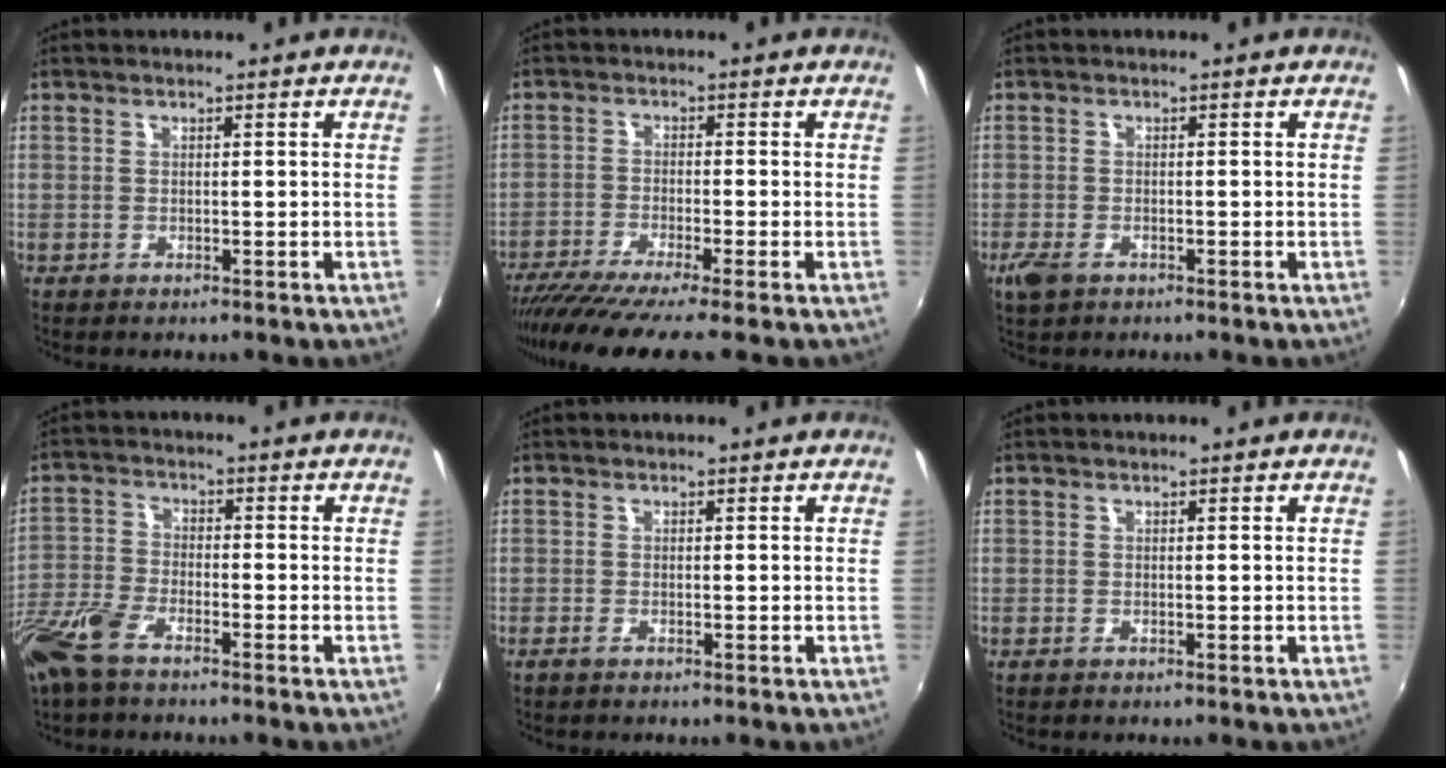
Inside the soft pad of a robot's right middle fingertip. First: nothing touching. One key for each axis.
{"total": 9.2, "fx": -7.8, "fy": -1.1, "fz": 4.8, "tx": -0.106, "ty": -0.039, "tz": -0.132}
{"total": 3.3, "fx": -2.0, "fy": 1.8, "fz": 1.9, "tx": -0.044, "ty": -0.009, "tz": -0.037}
{"total": 8.1, "fx": -5.9, "fy": 2.7, "fz": 4.9, "tx": -0.120, "ty": -0.009, "tz": -0.123}
{"total": 0.7, "fx": -0.5, "fy": 0.1, "fz": 0.5, "tx": -0.010, "ty": -0.003, "tz": -0.011}
{"total": 0.0}